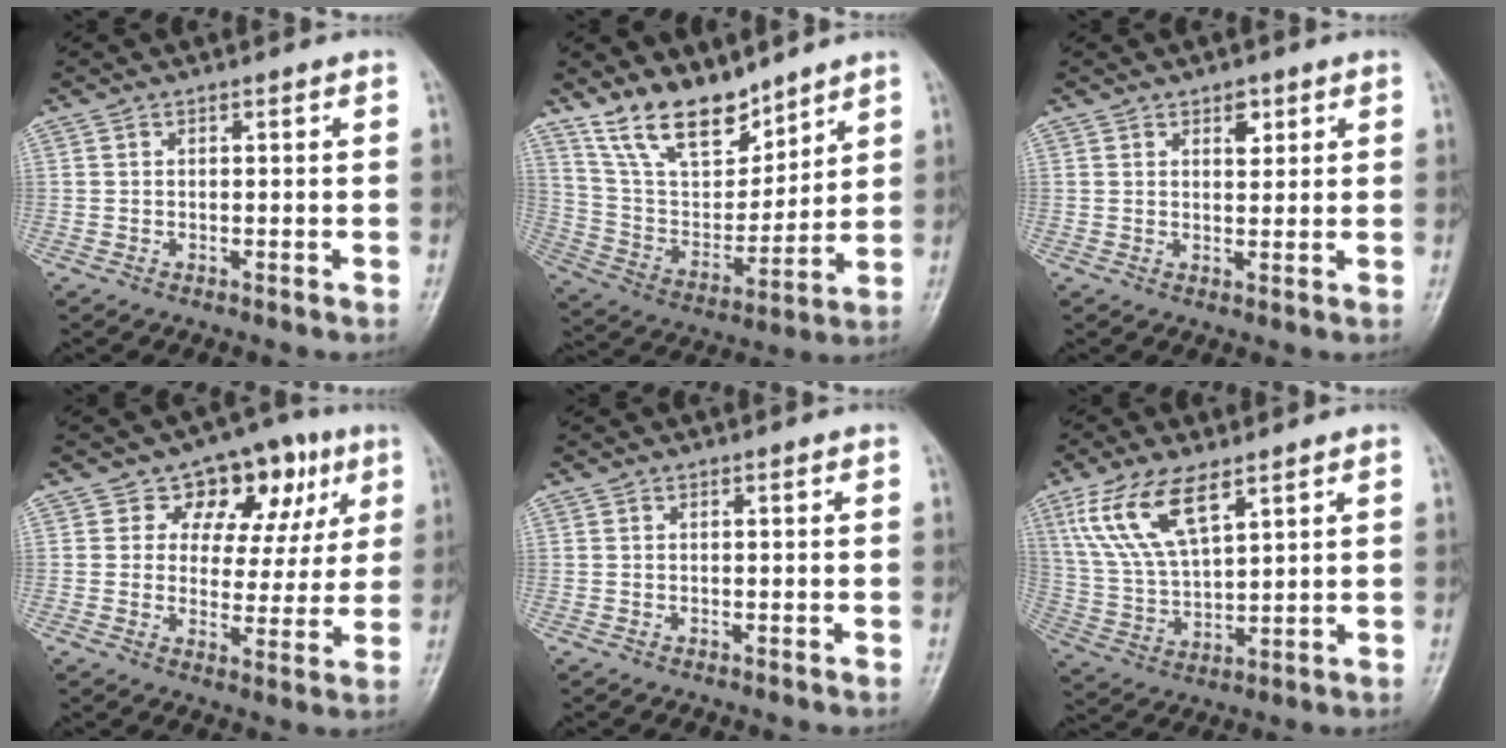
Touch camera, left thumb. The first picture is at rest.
{"total": 14.6, "force": [11.5, 6.3, 6.5], "torque": [-0.081, -0.067, 0.225]}
{"total": 3.0, "force": [1.6, 1.8, 1.8], "torque": [-0.010, -0.007, 0.023]}
{"total": 13.1, "force": [5.8, 8.9, 7.6], "torque": [-0.041, -0.009, 0.078]}
{"total": 0.0}
{"total": 12.5, "force": [6.9, 5.0, 9.2], "torque": [-0.176, -0.020, 0.145]}